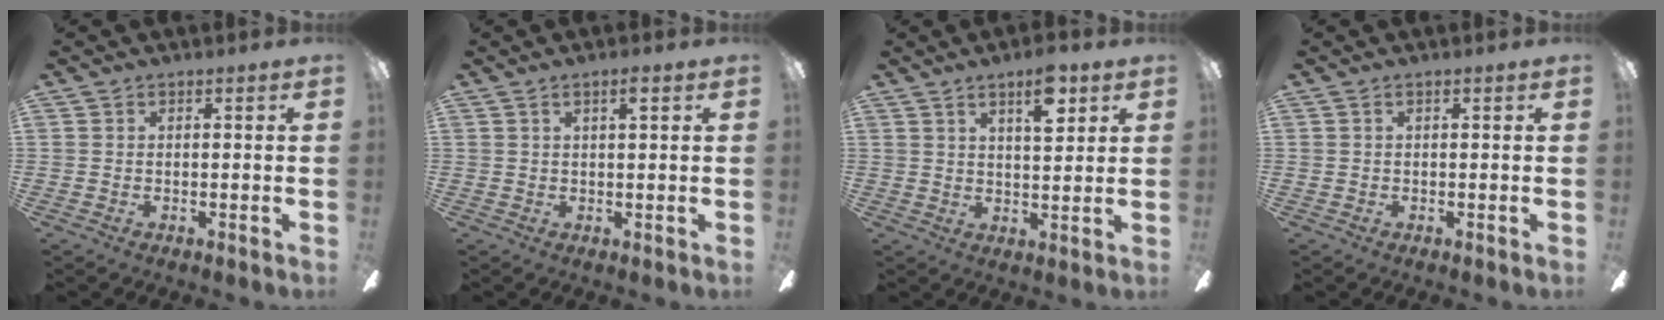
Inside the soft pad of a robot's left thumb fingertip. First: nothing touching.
{"total": 2.0, "force": [1.2, 0.3, 1.5], "torque": [-0.026, -0.001, 0.018]}
{"total": 7.7, "force": [4.7, 2.6, 5.5], "torque": [-0.079, -0.017, 0.073]}
{"total": 0.0}